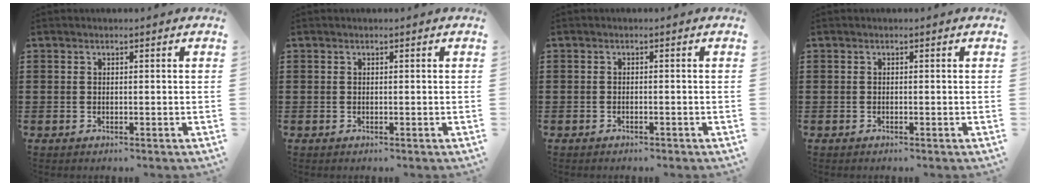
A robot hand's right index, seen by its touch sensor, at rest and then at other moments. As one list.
[{"total": 0.0}, {"total": 0.6, "force": [-0.5, -0.1, 0.2], "torque": [-0.006, -0.005, -0.009]}, {"total": 0.0}]